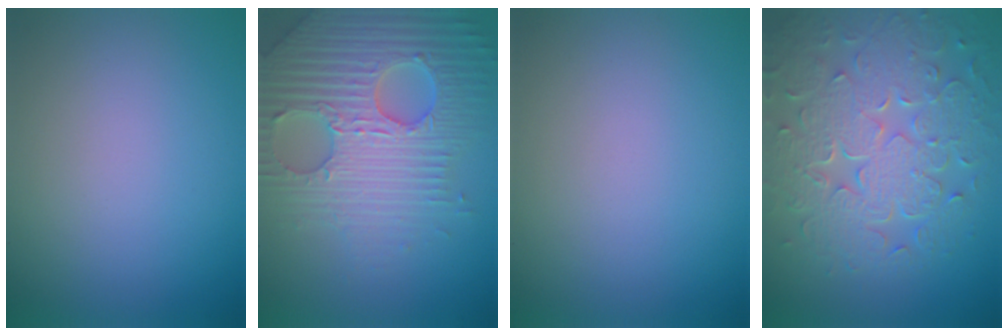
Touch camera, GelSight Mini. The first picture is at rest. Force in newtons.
{"total": 7.3, "press": 7.0, "slide": 1.8}
{"total": 0.0}
{"total": 8.5, "press": 6.1, "slide": 5.9}